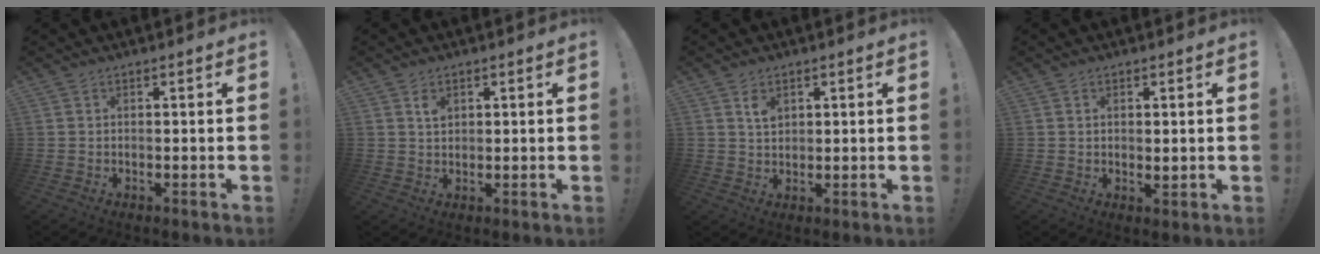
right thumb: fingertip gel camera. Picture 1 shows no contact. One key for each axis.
{"total": 2.6, "fx": 1.4, "fy": 1.7, "fz": 1.4, "tx": -0.008, "ty": -0.009, "tz": 0.020}
{"total": 4.0, "fx": 2.2, "fy": 2.7, "fz": 2.0, "tx": -0.013, "ty": -0.015, "tz": 0.035}
{"total": 1.4, "fx": 0.7, "fy": 0.9, "fz": 0.8, "tx": 0.000, "ty": -0.007, "tz": 0.010}